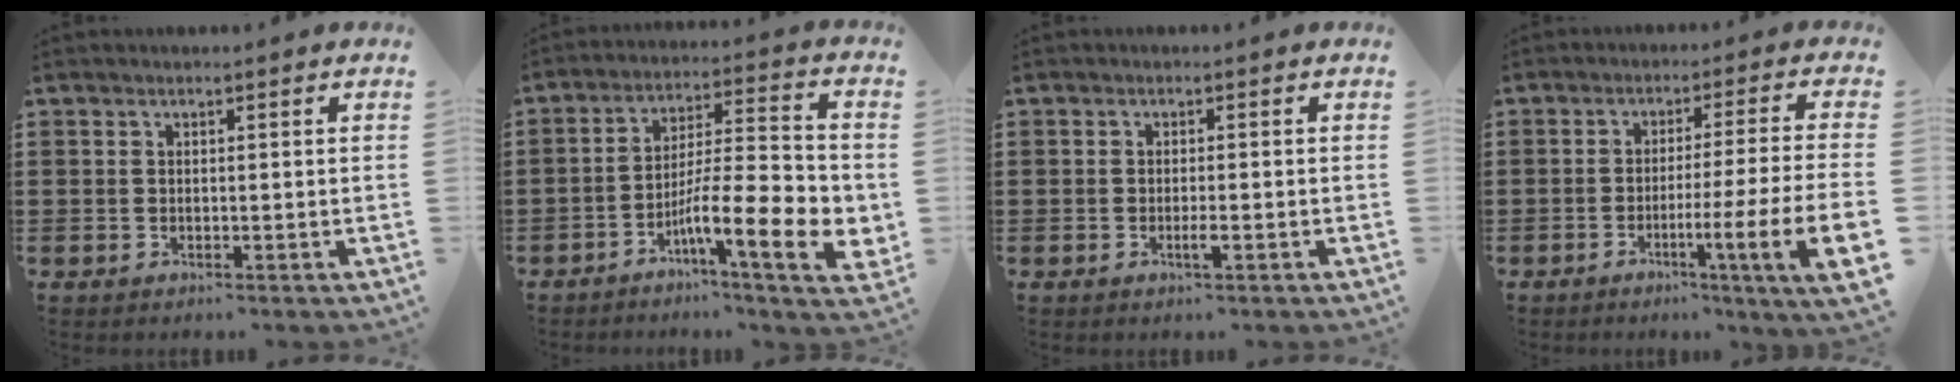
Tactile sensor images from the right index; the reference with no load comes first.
{"total": 12.6, "force": [-4.8, 2.5, 11.4], "torque": [-0.194, -0.012, -0.085]}
{"total": 1.7, "force": [-0.8, 0.2, 1.5], "torque": [-0.033, -0.004, -0.016]}
{"total": 6.3, "force": [-2.5, -0.7, 5.8], "torque": [-0.100, -0.022, -0.053]}